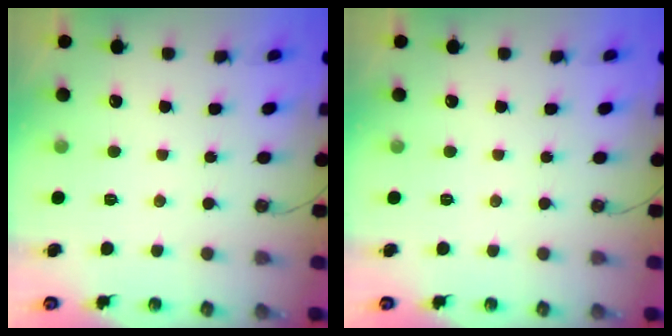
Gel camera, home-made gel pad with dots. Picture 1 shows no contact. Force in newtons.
{"total": 0.0}